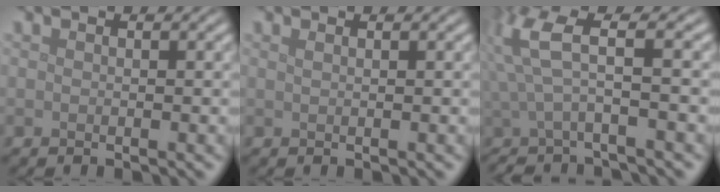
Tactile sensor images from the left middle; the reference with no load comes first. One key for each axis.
{"total": 0.8, "fx": 0.4, "fy": 0.4, "fz": 0.5, "tx": -0.004, "ty": 0.001, "tz": 0.002}
{"total": 3.8, "fx": 0.6, "fy": 0.4, "fz": 3.7, "tx": -0.083, "ty": 0.004, "tz": 0.001}